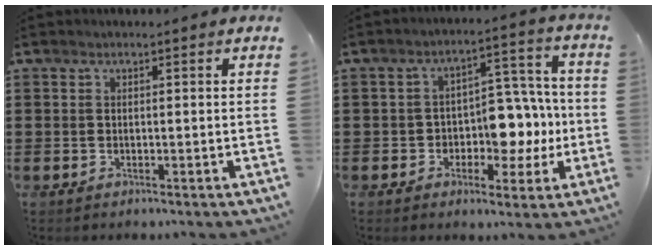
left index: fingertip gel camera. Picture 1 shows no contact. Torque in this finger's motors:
{"motor_torque": [1.22, 0.52, 0.29, 0.07]}